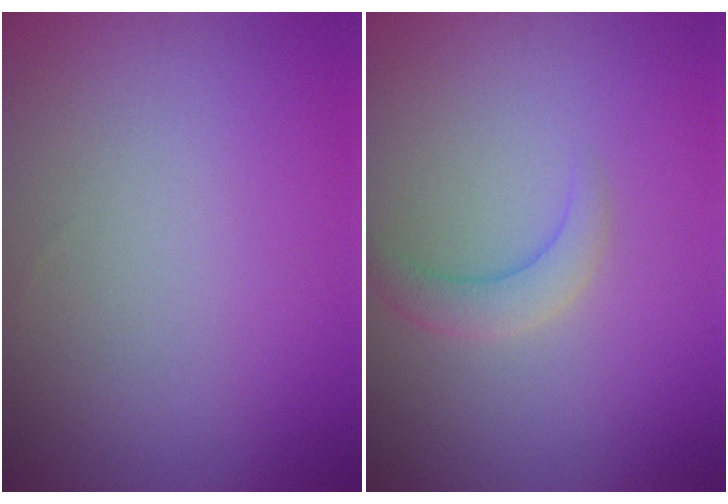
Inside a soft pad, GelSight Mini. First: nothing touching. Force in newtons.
{"total": 2.1, "press": 2.1, "slide": 0.3}